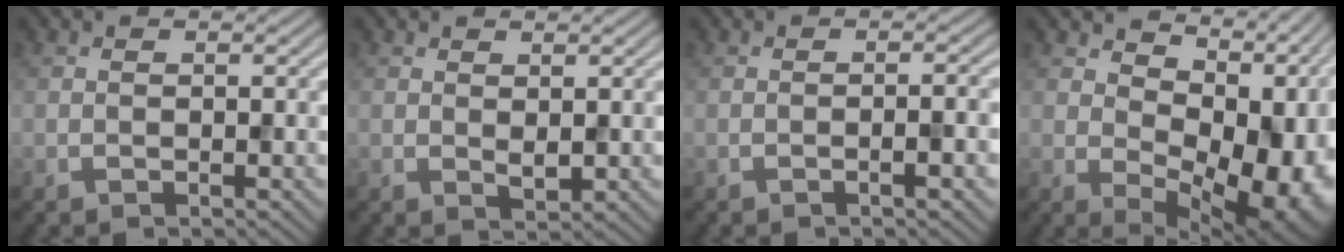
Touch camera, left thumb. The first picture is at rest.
{"total": 1.3, "force": [0.7, 0.6, 0.9], "torque": [-0.019, -0.007, 0.016]}
{"total": 2.6, "force": [-0.7, 0.4, 2.5], "torque": [-0.034, 0.006, -0.015]}
{"total": 14.7, "force": [2.0, 9.0, 11.4], "torque": [-0.140, -0.013, 0.061]}